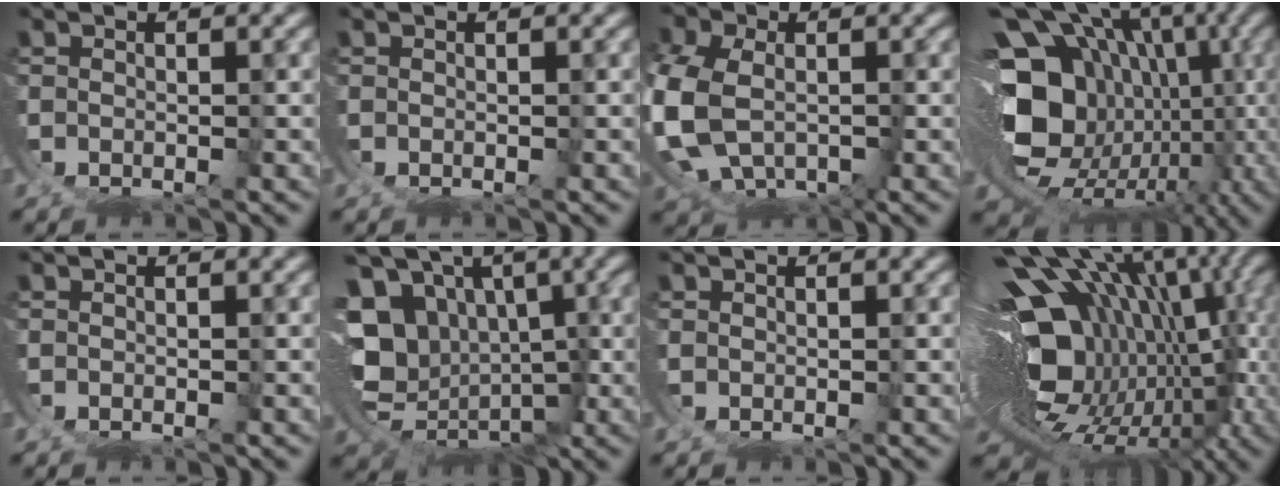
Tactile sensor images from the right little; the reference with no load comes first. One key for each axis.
{"total": 0.0}
{"total": 8.6, "fx": -0.9, "fy": 6.5, "fz": 5.5, "tx": -0.162, "ty": -0.049, "tz": 0.014}
{"total": 19.4, "fx": -2.8, "fy": 13.2, "fz": 14.0, "tx": -0.250, "ty": -0.070, "tz": -0.013}
{"total": 0.0}
{"total": 15.7, "fx": -0.3, "fy": 12.4, "fz": 9.6, "tx": -0.200, "ty": -0.061, "tz": 0.012}
{"total": 1.0, "fx": 0.7, "fy": -0.8, "fz": -0.1, "tx": 0.004, "ty": 0.001, "tz": 0.018}
{"total": 22.7, "fx": -2.6, "fy": 13.8, "fz": 17.9, "tx": -0.285, "ty": -0.057, "tz": -0.010}